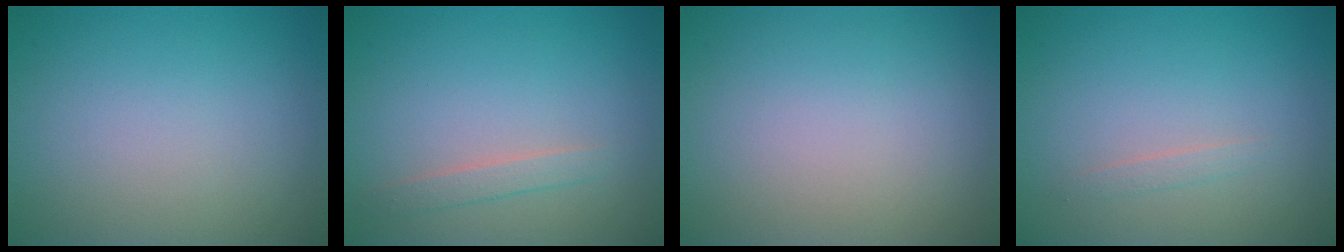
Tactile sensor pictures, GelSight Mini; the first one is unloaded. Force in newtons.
{"total": 1.3, "press": 1.3, "slide": 0.1}
{"total": 0.0}
{"total": 0.7, "press": 0.7, "slide": 0.1}